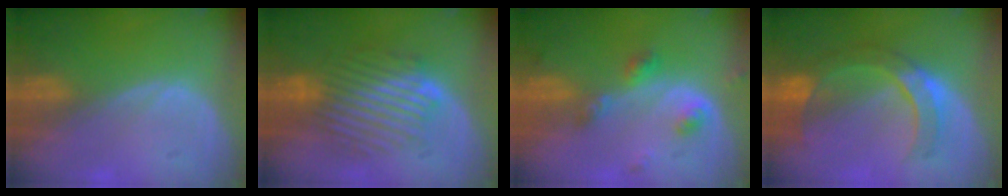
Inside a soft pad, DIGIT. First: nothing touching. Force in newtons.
{"total": 8.9, "press": 8.3, "slide": 3.2}
{"total": 4.7, "press": 4.2, "slide": 2.1}
{"total": 7.3, "press": 7.2, "slide": 0.8}